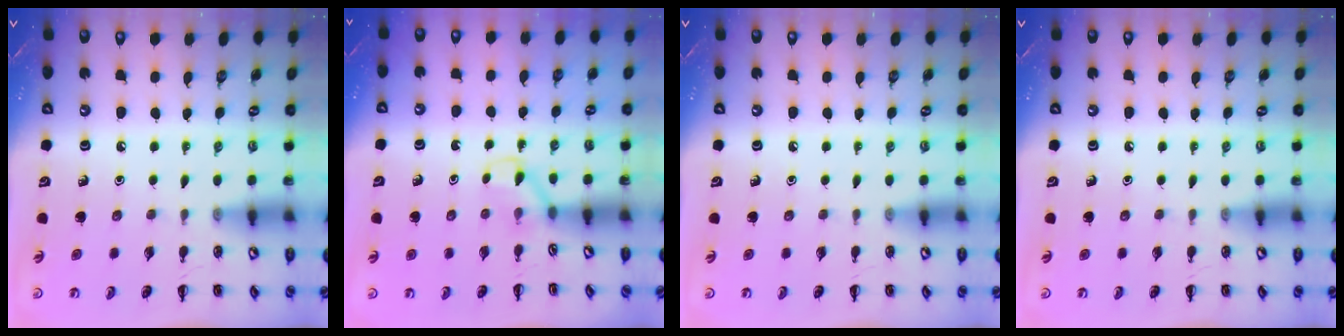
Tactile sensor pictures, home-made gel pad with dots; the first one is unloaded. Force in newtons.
{"total": 3.0, "press": 2.8, "slide": 1.1}
{"total": 0.0}
{"total": 0.0}